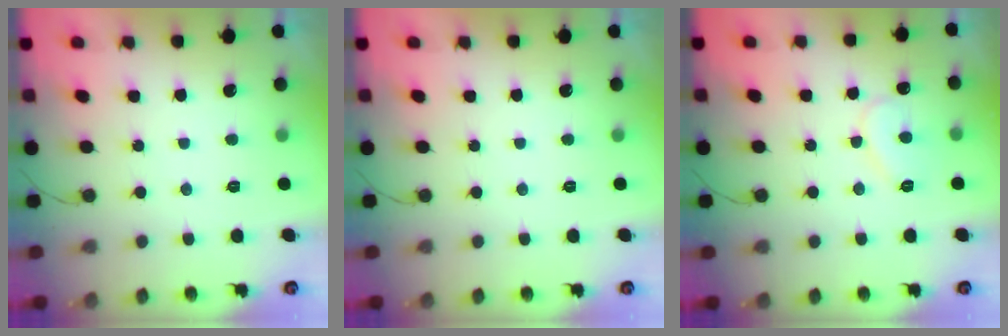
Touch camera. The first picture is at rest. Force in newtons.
{"total": 0.0}
{"total": 7.7, "press": 7.7, "slide": 0.5}